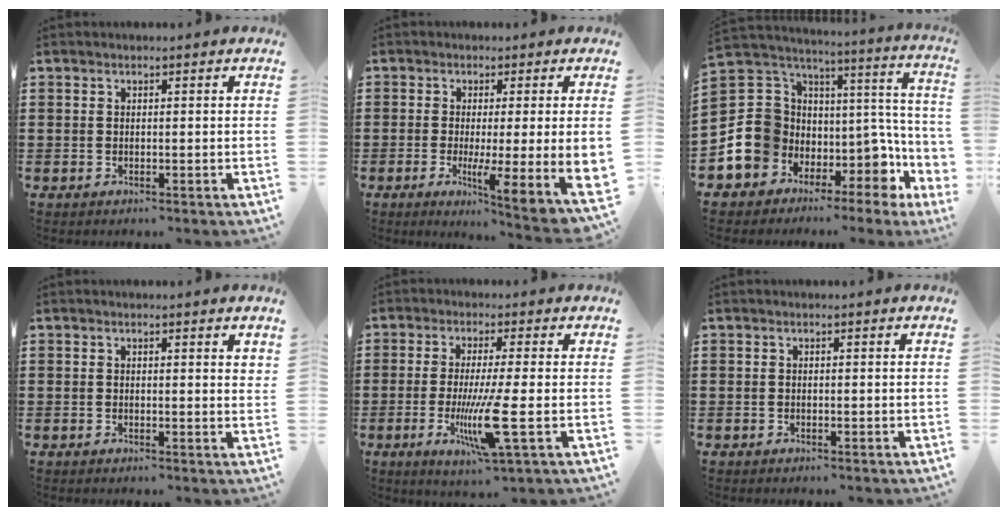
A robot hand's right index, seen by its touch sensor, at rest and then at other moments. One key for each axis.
{"total": 6.9, "fx": -0.5, "fy": 0.5, "fz": 6.9, "tx": -0.122, "ty": -0.036, "tz": -0.011}
{"total": 6.9, "fx": -3.1, "fy": 5.5, "fz": 2.8, "tx": -0.066, "ty": -0.053, "tz": -0.064}
{"total": 0.7, "fx": 0.6, "fy": 0.1, "fz": 0.4, "tx": -0.008, "ty": 0.002, "tz": 0.011}
{"total": 9.2, "fx": -2.2, "fy": 0.2, "fz": 8.9, "tx": -0.183, "ty": -0.032, "tz": -0.044}
{"total": 0.0}